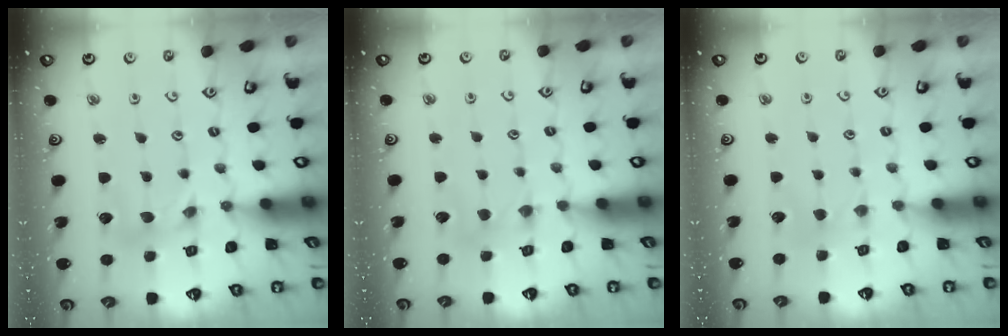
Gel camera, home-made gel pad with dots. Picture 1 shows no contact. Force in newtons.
{"total": 3.8, "press": 3.8, "slide": 0.4}
{"total": 1.4, "press": 1.4, "slide": 0.3}